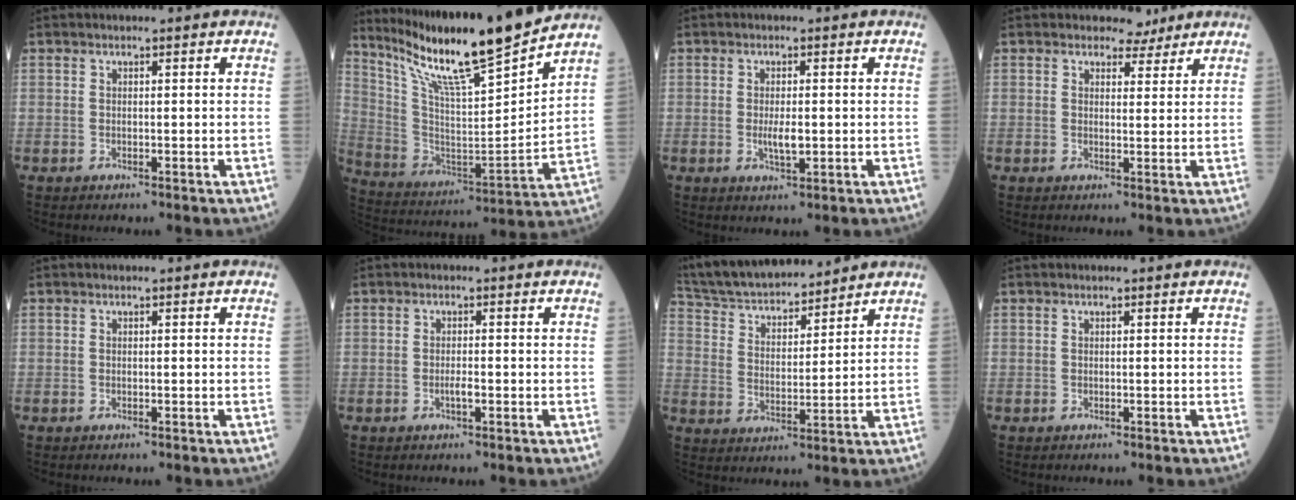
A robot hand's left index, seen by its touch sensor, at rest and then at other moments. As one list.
[{"total": 19.5, "force": [16.2, -0.3, 10.8], "torque": [-0.190, -0.023, 0.281]}, {"total": 2.8, "force": [-0.3, 0.8, 2.7], "torque": [-0.054, -0.004, -0.002]}, {"total": 3.1, "force": [2.7, 1.4, 0.3], "torque": [-0.003, -0.002, 0.035]}, {"total": 0.0}, {"total": 1.3, "force": [-0.5, 0.2, 1.1], "torque": [-0.023, 0.000, -0.009]}, {"total": 17.7, "force": [16.1, 3.8, 6.2], "torque": [-0.123, 0.026, 0.277]}, {"total": 0.0}]